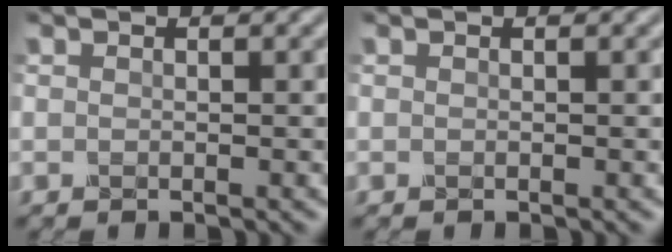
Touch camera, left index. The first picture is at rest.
{"total": 0.0}